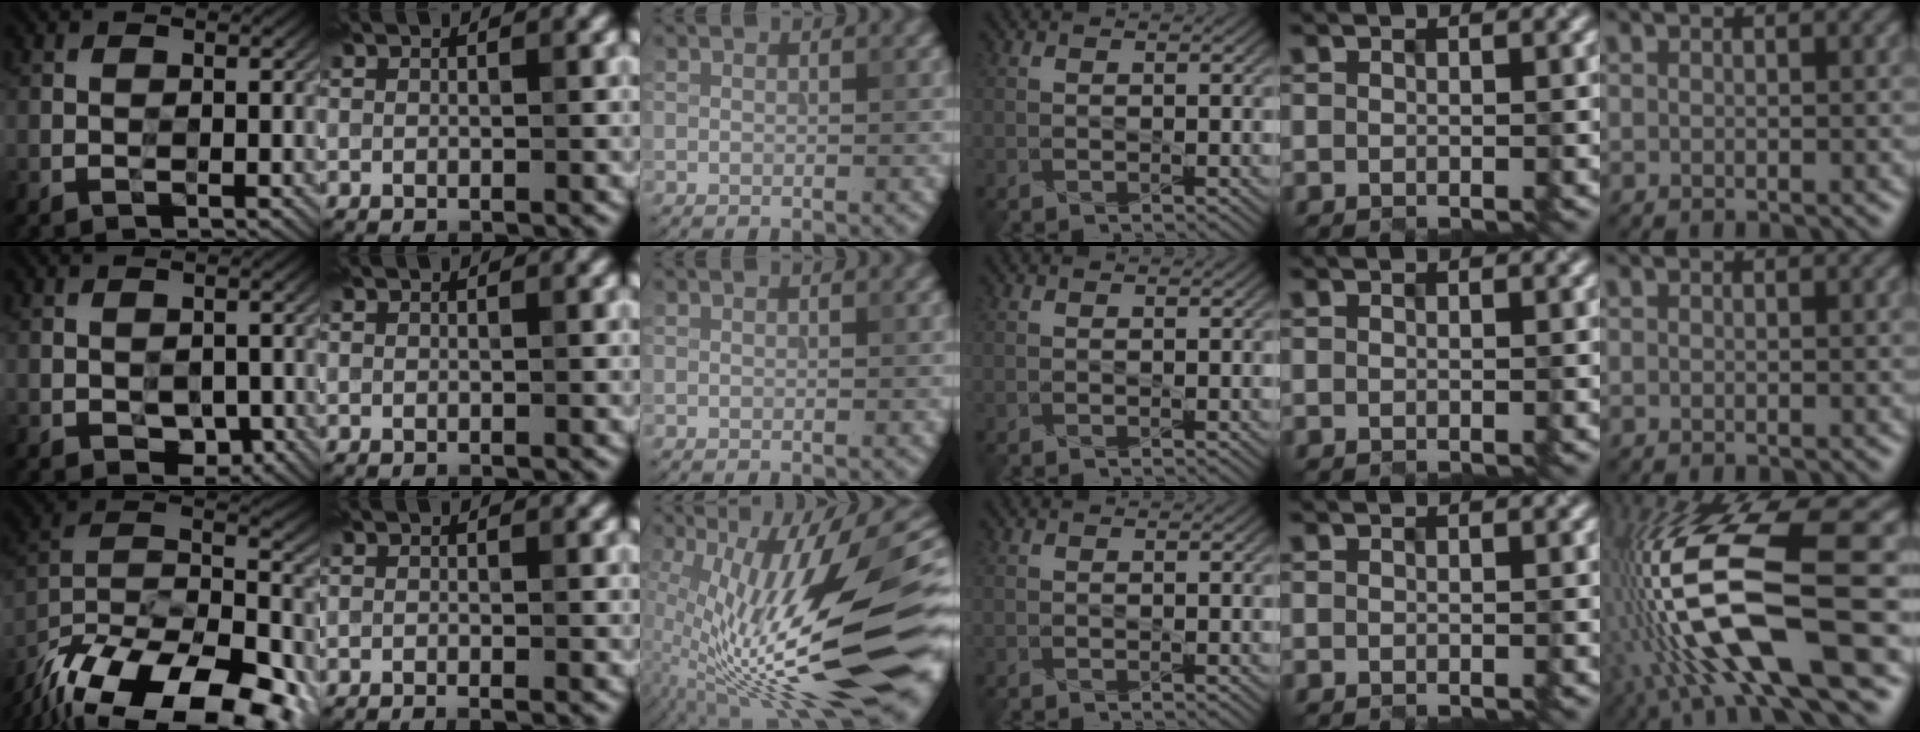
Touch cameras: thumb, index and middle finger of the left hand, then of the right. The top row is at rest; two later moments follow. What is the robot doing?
{"motion": "extract", "object": "connector and pipe"}